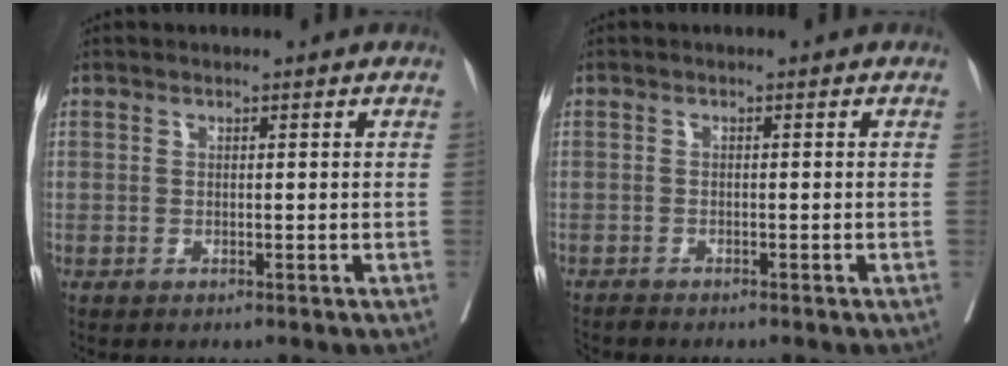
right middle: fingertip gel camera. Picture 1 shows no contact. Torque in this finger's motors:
{"motor_torque": [1.04, -1.00, 0.20, 0.07]}